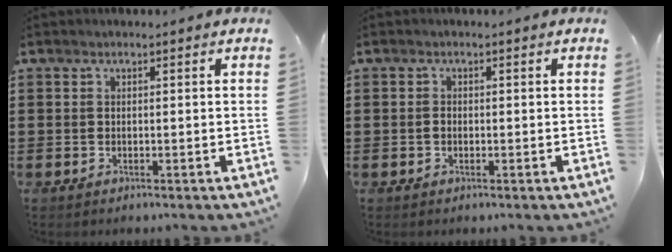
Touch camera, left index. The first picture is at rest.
{"total": 1.0, "force": [-0.2, 0.6, 0.8], "torque": [-0.017, 0.002, -0.004]}